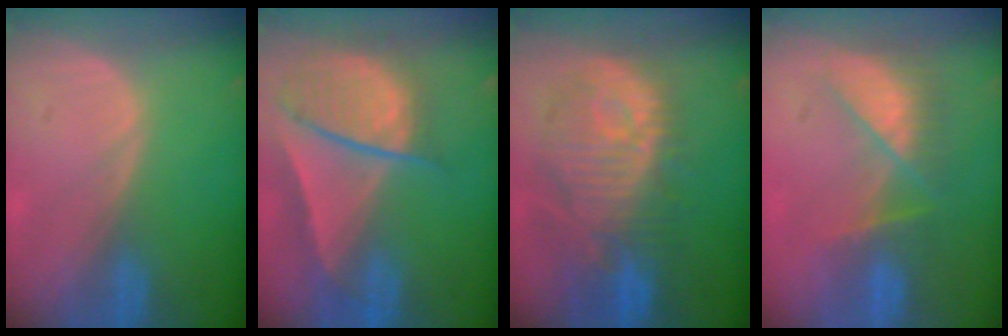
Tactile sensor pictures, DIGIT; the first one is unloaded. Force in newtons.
{"total": 9.6, "press": 8.2, "slide": 5.0}
{"total": 11.9, "press": 10.8, "slide": 4.9}
{"total": 7.8, "press": 7.0, "slide": 3.4}